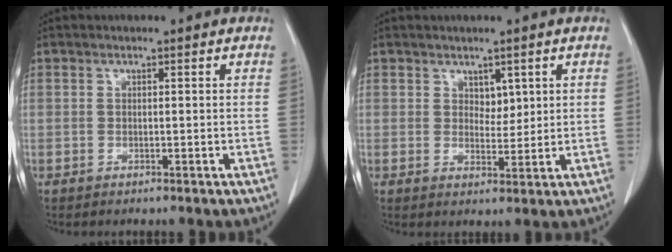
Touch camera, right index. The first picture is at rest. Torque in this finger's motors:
{"motor_torque": [-0.03, 0.18, -0.02, 0.00]}